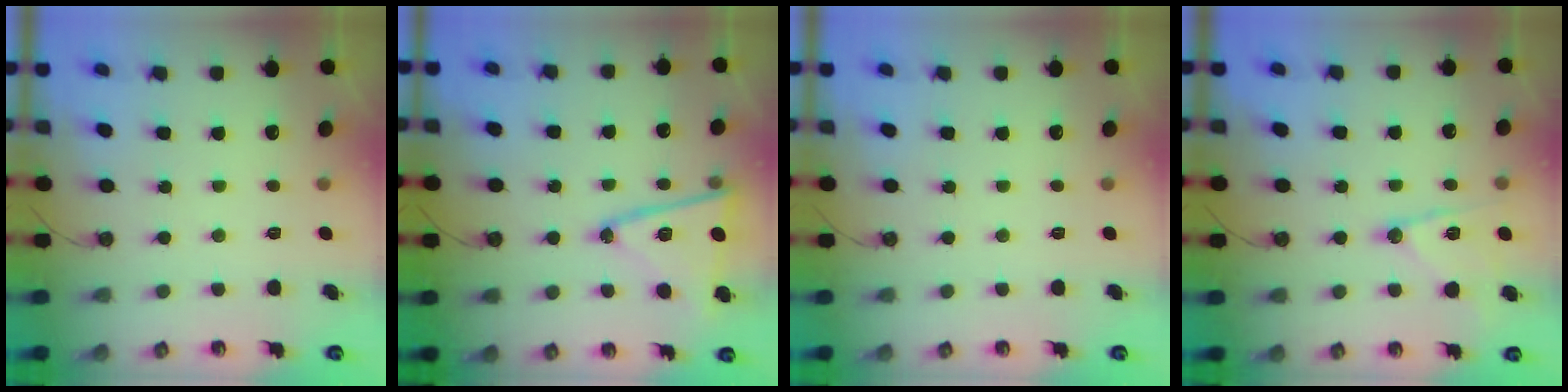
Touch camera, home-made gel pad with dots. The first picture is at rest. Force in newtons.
{"total": 14.9, "press": 14.8, "slide": 1.8}
{"total": 0.0}
{"total": 12.1, "press": 11.9, "slide": 2.0}